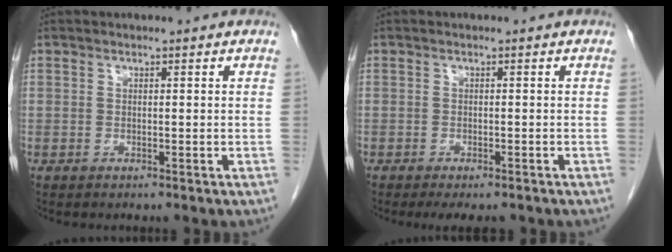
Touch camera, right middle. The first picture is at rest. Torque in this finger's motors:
{"motor_torque": [0.09, -0.38, 0.01, 0.02]}